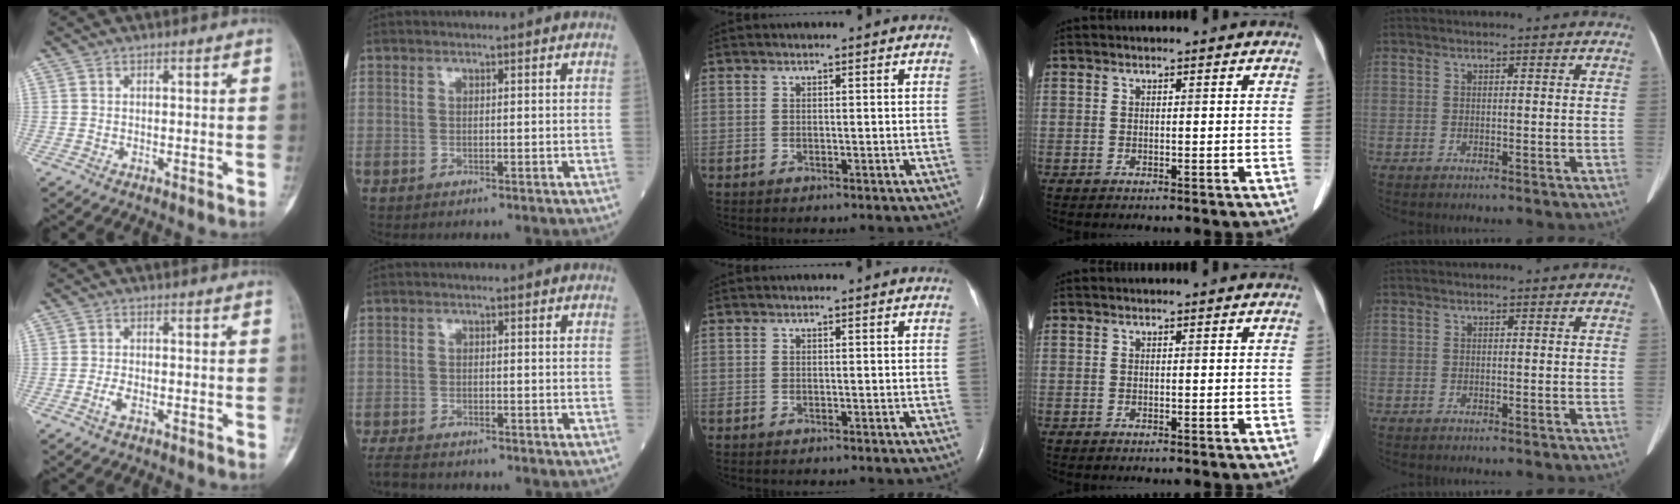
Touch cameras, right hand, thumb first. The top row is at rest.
{"thumb": {"total": 2.2, "force": [-1.1, 0.9, 1.7], "torque": [-0.043, 0.006, -0.022]}, "index": {"total": 4.7, "force": [-4.3, 0.8, 1.5], "torque": [-0.027, -0.014, -0.075]}}